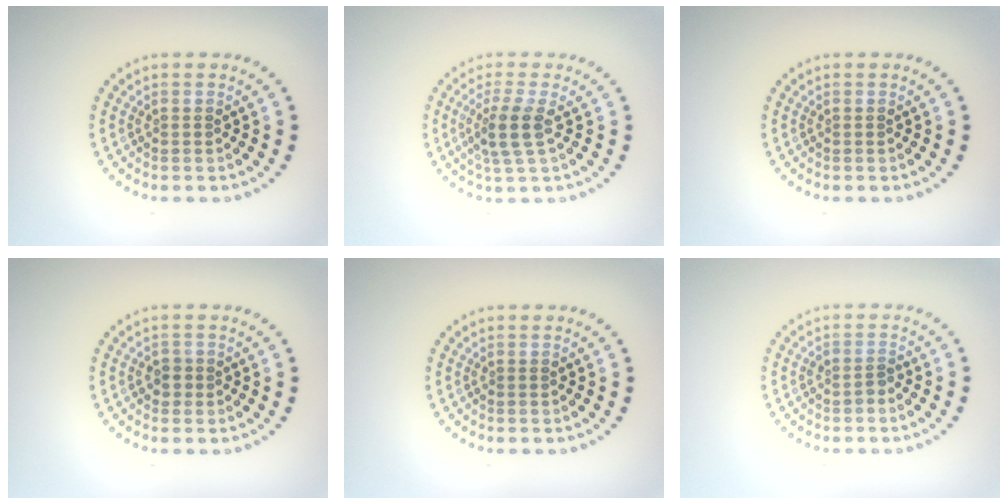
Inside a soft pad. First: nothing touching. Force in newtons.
{"total": 3.0, "press": 2.5, "slide": 1.6}
{"total": 0.0}
{"total": 1.1, "press": 1.0, "slide": 0.4}
{"total": 0.0}
{"total": 1.1, "press": 0.9, "slide": 0.6}